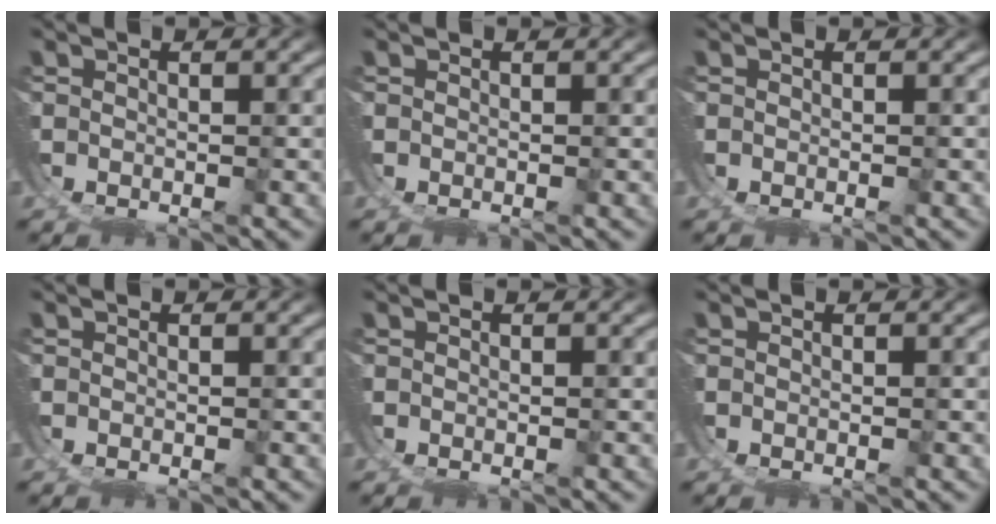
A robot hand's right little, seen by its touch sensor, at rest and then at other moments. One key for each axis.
{"total": 0.0}
{"total": 0.0}
{"total": 0.0}
{"total": 0.0}
{"total": 0.0}